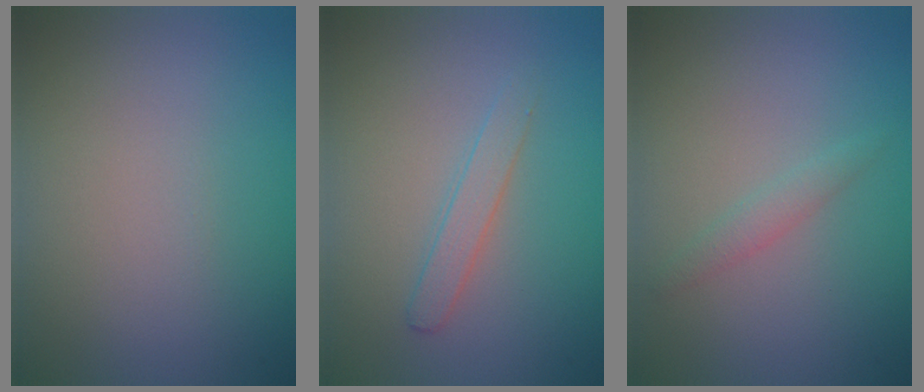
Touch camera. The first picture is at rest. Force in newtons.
{"total": 1.6, "press": 1.6, "slide": 0.0}
{"total": 1.2, "press": 1.2, "slide": 0.0}